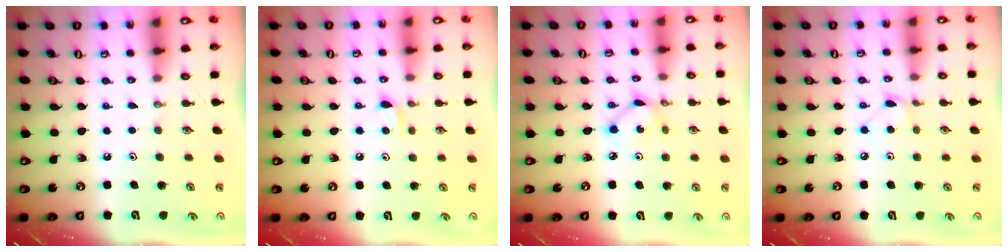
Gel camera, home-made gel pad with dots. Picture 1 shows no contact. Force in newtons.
{"total": 6.0, "press": 6.0, "slide": 0.7}
{"total": 3.8, "press": 3.8, "slide": 0.1}
{"total": 4.7, "press": 4.6, "slide": 0.6}